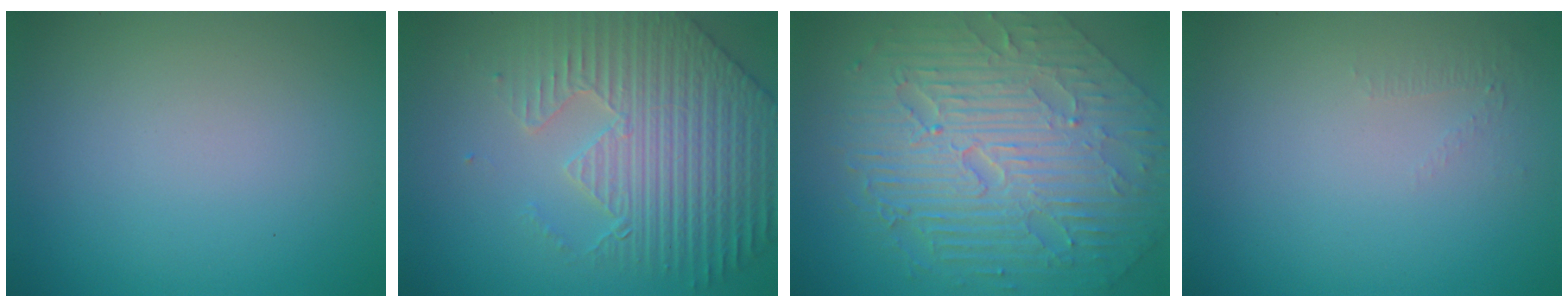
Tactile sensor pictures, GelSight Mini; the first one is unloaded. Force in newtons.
{"total": 5.9, "press": 5.4, "slide": 2.5}
{"total": 10.7, "press": 7.1, "slide": 8.0}
{"total": 0.5, "press": 0.2, "slide": 0.5}